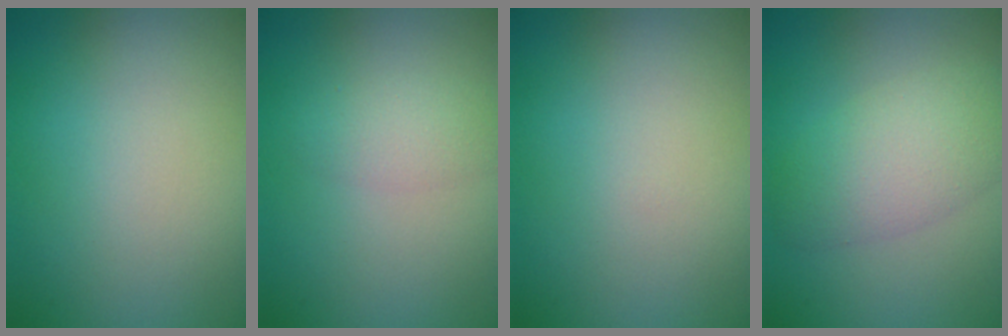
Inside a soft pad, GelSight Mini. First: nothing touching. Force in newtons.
{"total": 2.1, "press": 2.1, "slide": 0.0}
{"total": 0.0}
{"total": 5.1, "press": 5.1, "slide": 0.2}